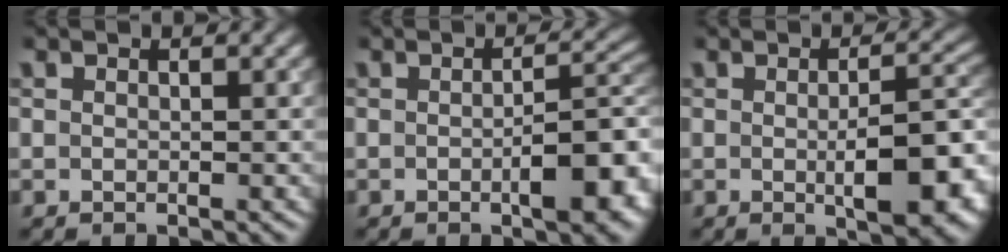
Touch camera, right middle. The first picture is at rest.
{"total": 6.4, "force": [-1.7, 2.1, 5.8], "torque": [-0.077, -0.003, -0.021]}
{"total": 7.8, "force": [-1.5, 2.4, 7.2], "torque": [-0.100, -0.012, -0.017]}